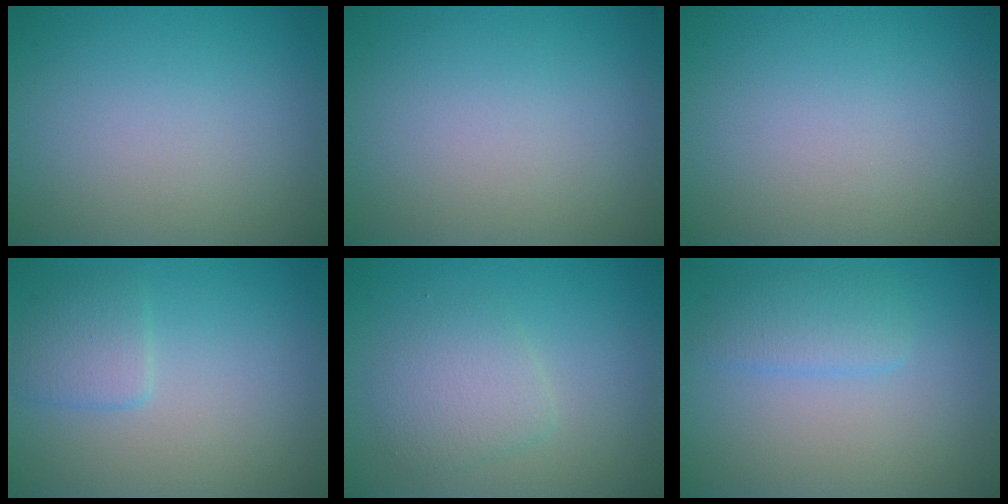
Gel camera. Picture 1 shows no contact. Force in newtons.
{"total": 0.0}
{"total": 0.0}
{"total": 2.0, "press": 2.0, "slide": 0.1}
{"total": 2.7, "press": 2.7, "slide": 0.1}
{"total": 2.3, "press": 2.3, "slide": 0.1}